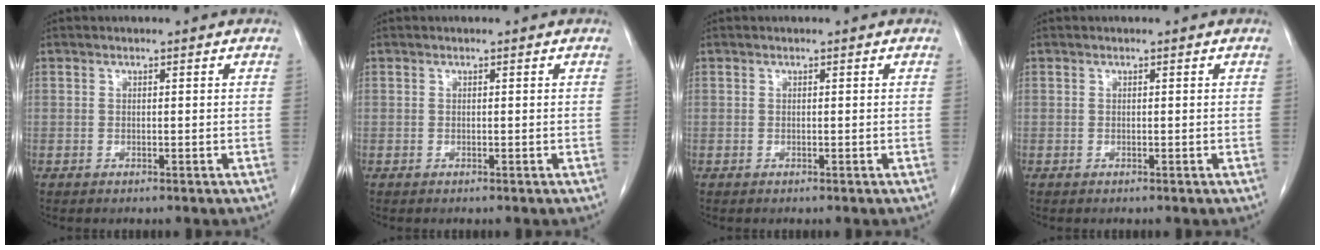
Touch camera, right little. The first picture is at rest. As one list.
[{"total": 0.0}, {"total": 0.0}, {"total": 0.0}]